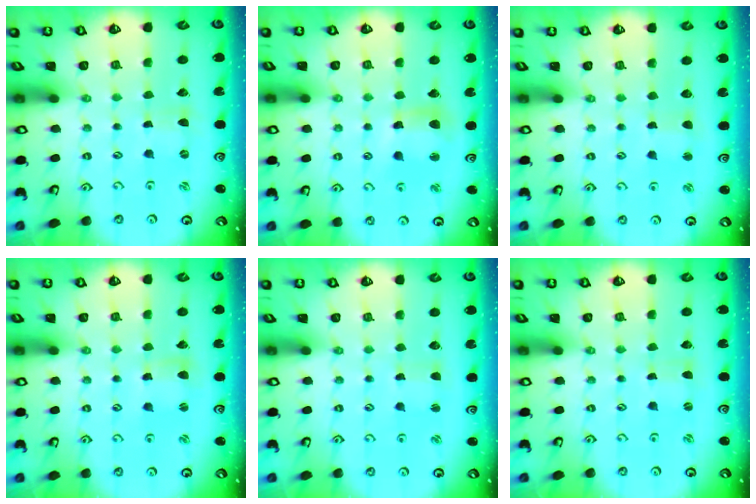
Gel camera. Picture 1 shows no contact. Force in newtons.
{"total": 9.5, "press": 9.4, "slide": 1.0}
{"total": 2.1, "press": 2.1, "slide": 0.5}
{"total": 2.8, "press": 2.8, "slide": 0.3}
{"total": 1.3, "press": 1.3, "slide": 0.3}
{"total": 0.0}